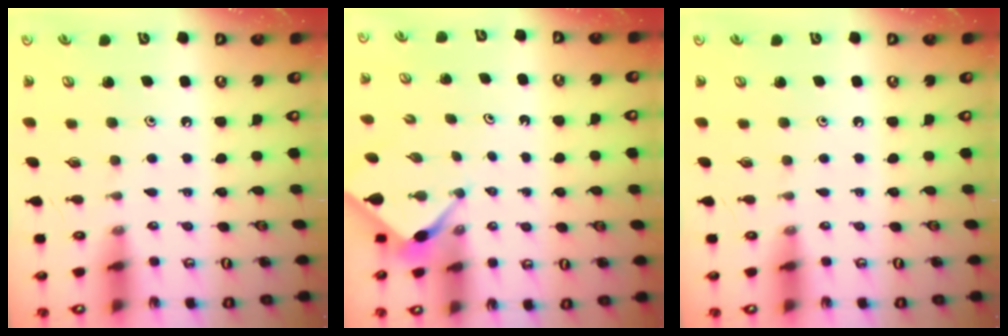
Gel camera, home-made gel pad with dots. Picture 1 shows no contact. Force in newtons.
{"total": 2.9, "press": 2.9, "slide": 0.4}
{"total": 0.0}